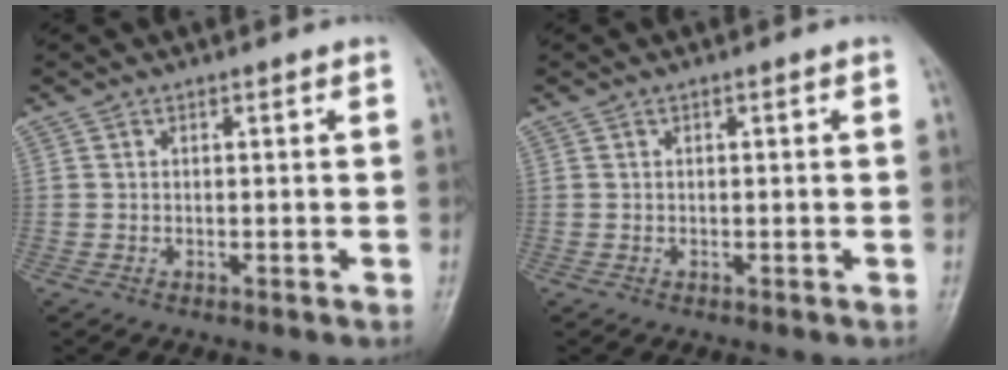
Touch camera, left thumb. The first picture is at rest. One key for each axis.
{"total": 0.0}